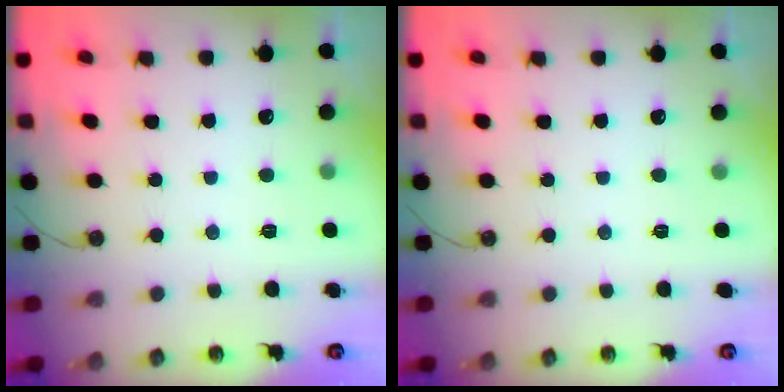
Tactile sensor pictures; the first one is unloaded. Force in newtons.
{"total": 1.5, "press": 0.5, "slide": 1.4}